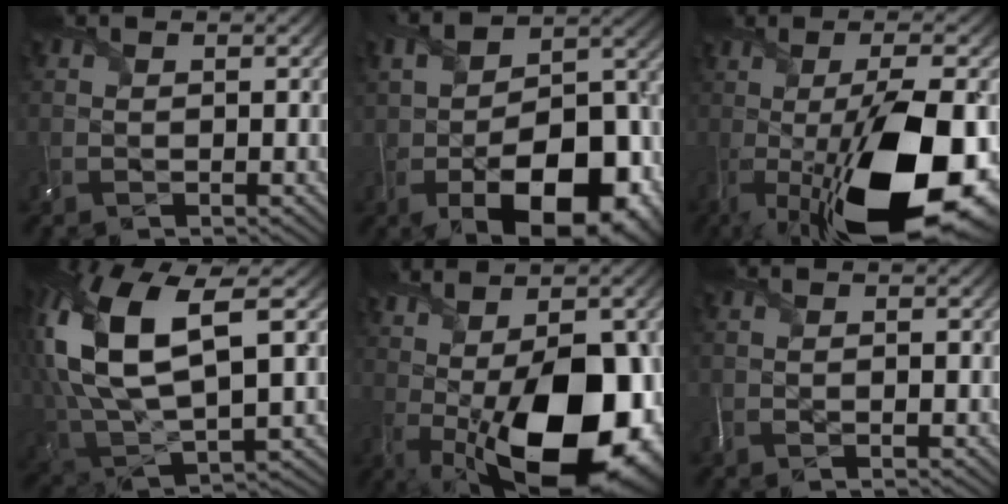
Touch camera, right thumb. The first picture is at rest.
{"total": 16.7, "force": [-6.1, 8.9, 12.8], "torque": [-0.180, -0.024, -0.090]}
{"total": 18.5, "force": [-5.1, 5.6, 16.8], "torque": [-0.259, -0.011, -0.076]}
{"total": 16.3, "force": [3.8, 7.8, 13.8], "torque": [-0.316, 0.009, 0.075]}
{"total": 20.1, "force": [-3.4, 9.6, 17.4], "torque": [-0.213, -0.017, -0.025]}
{"total": 1.5, "force": [-1.0, 0.5, 1.0], "torque": [-0.009, -0.009, -0.017]}